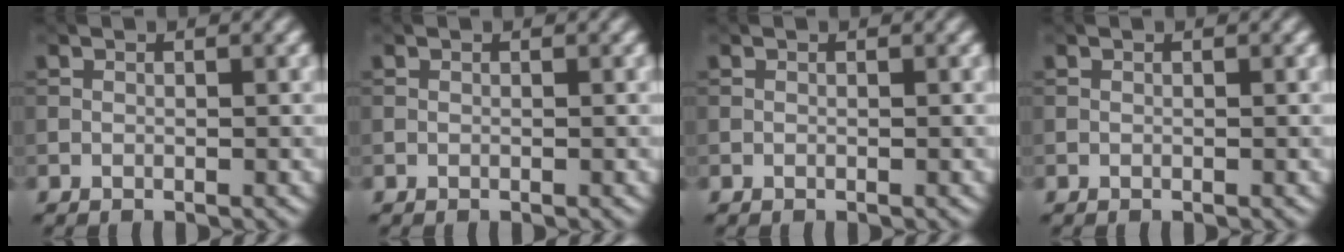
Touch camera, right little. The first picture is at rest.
{"total": 0.0}
{"total": 0.0}
{"total": 0.0}